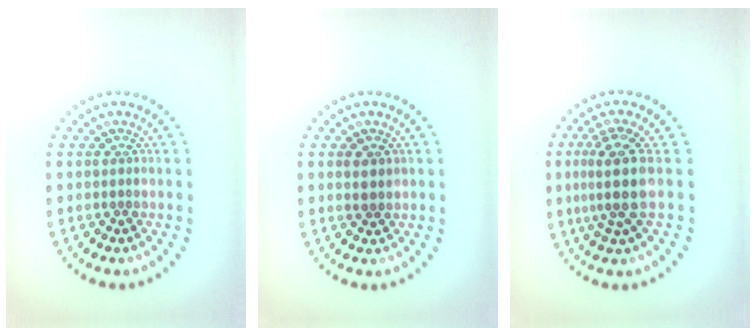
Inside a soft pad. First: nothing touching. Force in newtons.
{"total": 1.5, "press": 1.4, "slide": 0.5}
{"total": 3.7, "press": 2.9, "slide": 2.4}